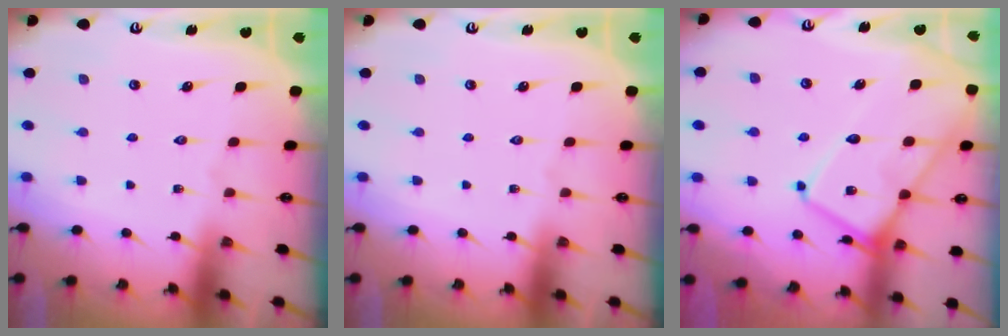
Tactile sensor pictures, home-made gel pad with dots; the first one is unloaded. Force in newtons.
{"total": 0.0}
{"total": 13.2, "press": 13.2, "slide": 1.3}